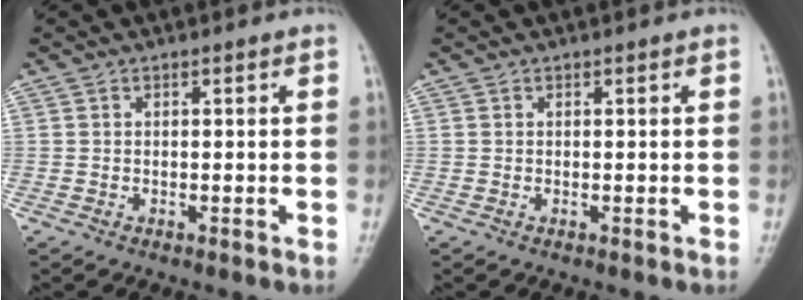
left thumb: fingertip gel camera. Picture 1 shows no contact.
{"total": 0.0}